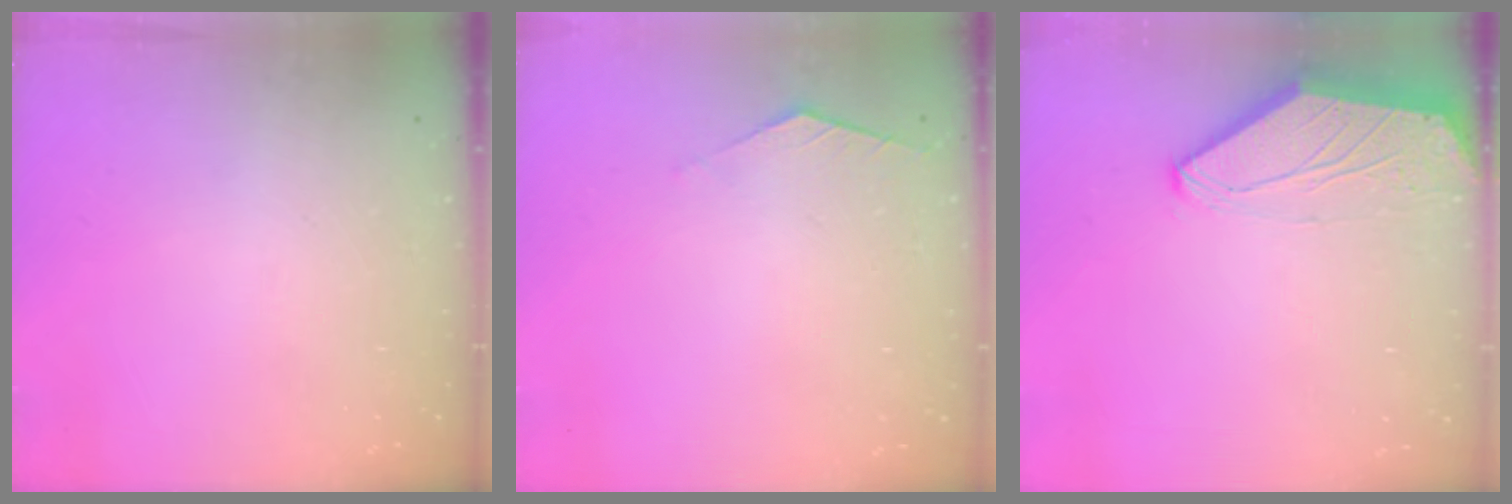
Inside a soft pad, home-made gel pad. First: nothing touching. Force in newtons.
{"total": 1.4, "press": 1.4, "slide": 0.3}
{"total": 0.0}